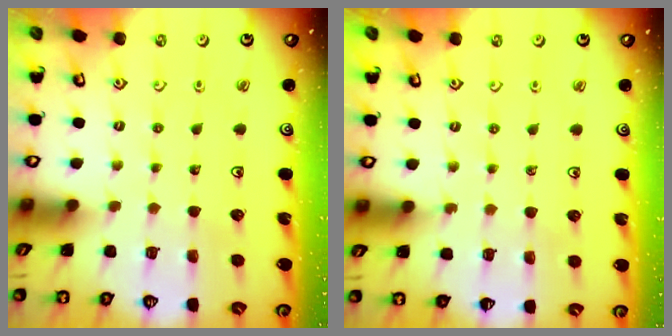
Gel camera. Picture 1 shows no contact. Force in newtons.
{"total": 4.7, "press": 4.6, "slide": 0.8}